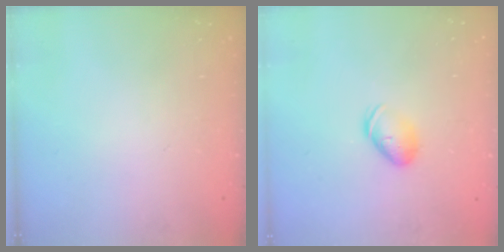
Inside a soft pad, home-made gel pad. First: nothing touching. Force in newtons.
{"total": 7.2, "press": 7.2, "slide": 0.8}